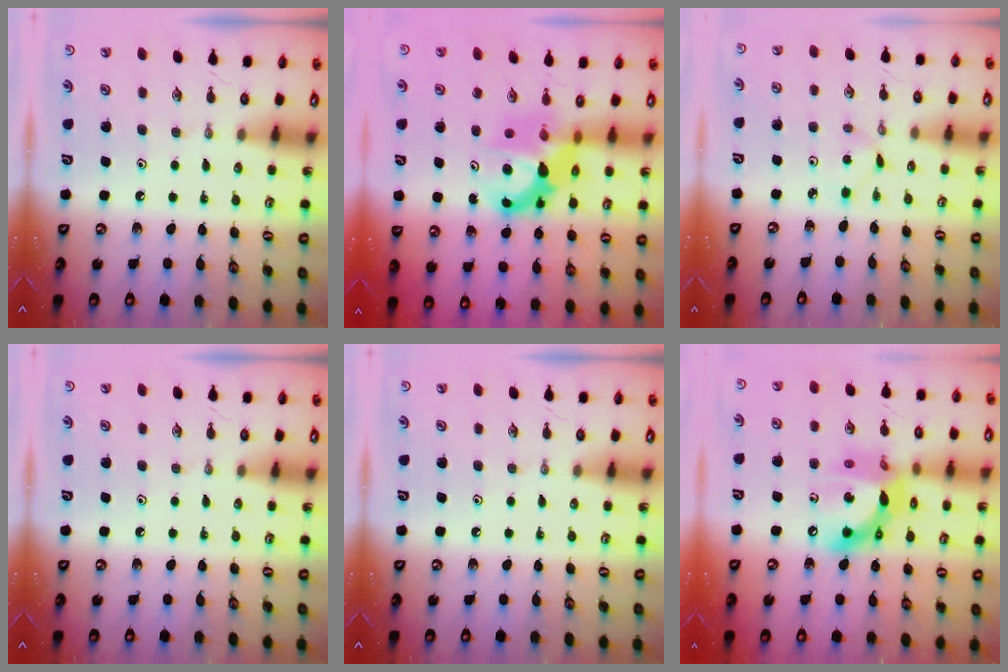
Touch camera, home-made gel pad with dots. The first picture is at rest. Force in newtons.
{"total": 8.2, "press": 8.2, "slide": 0.7}
{"total": 2.0, "press": 2.0, "slide": 0.2}
{"total": 0.0}
{"total": 0.0}
{"total": 15.0, "press": 14.9, "slide": 1.2}